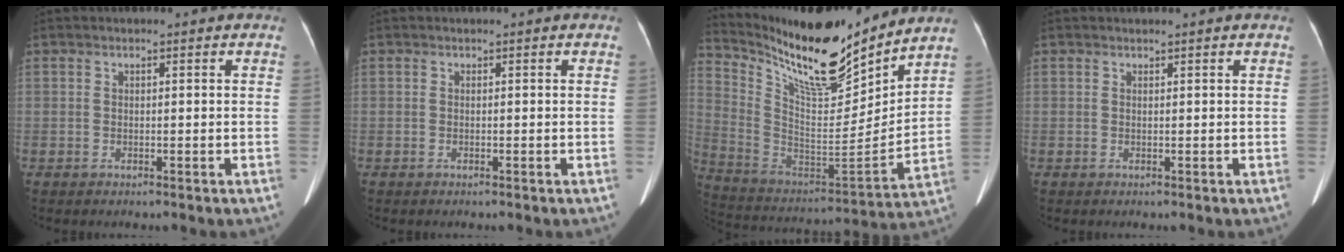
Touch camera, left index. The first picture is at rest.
{"total": 0.0}
{"total": 20.5, "force": [17.5, 2.8, 10.3], "torque": [-0.197, -0.026, 0.306]}
{"total": 0.0}